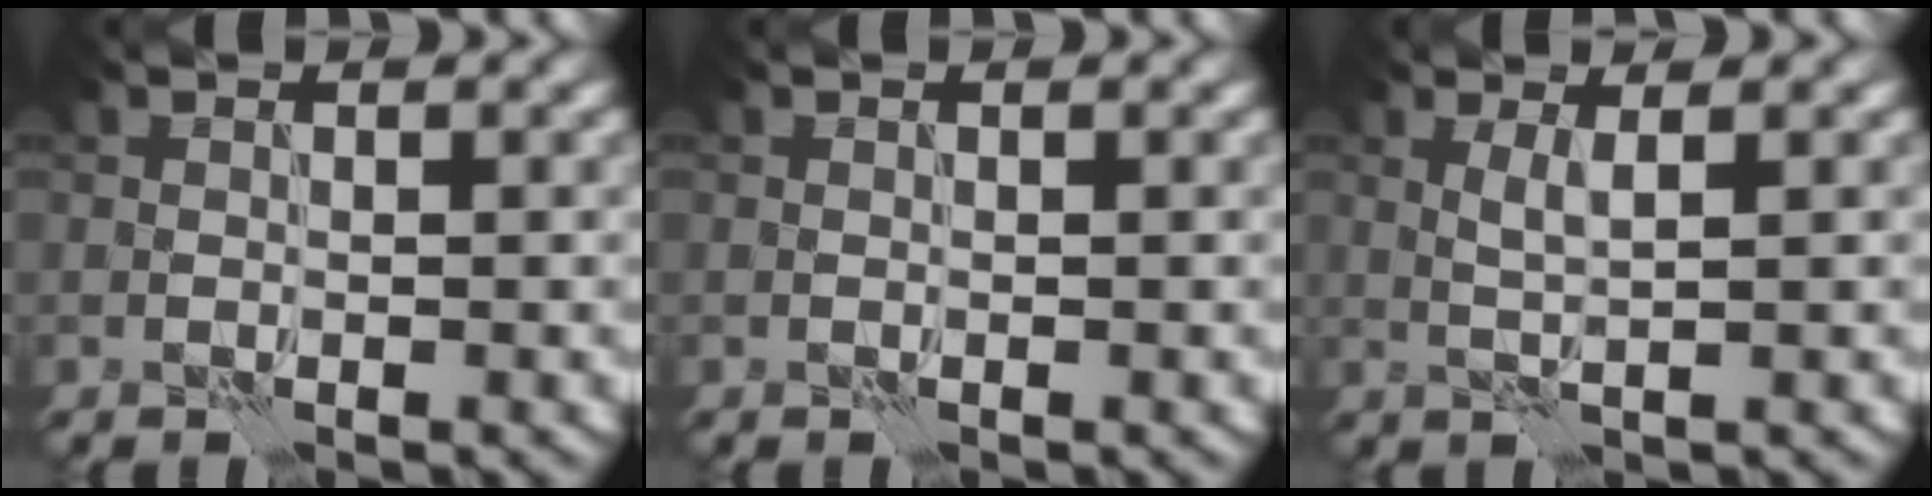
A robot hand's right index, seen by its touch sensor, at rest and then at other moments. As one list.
[{"total": 0.0}, {"total": 1.5, "force": [0.3, -0.2, 1.4], "torque": [-0.034, -0.002, 0.007]}]